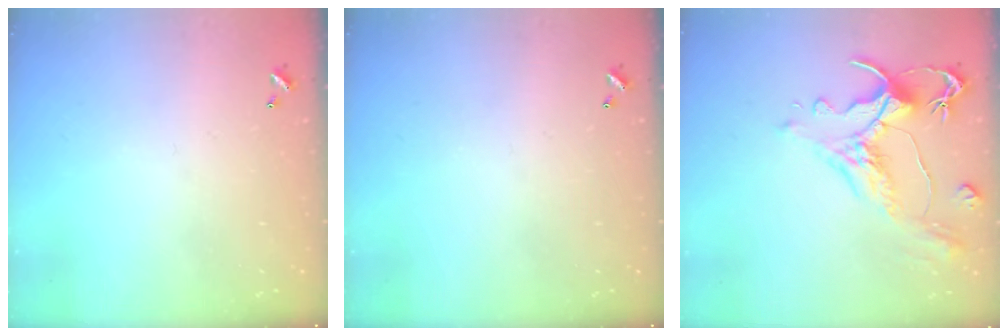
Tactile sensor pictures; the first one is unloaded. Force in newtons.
{"total": 0.0}
{"total": 1.6, "press": 0.4, "slide": 1.6}